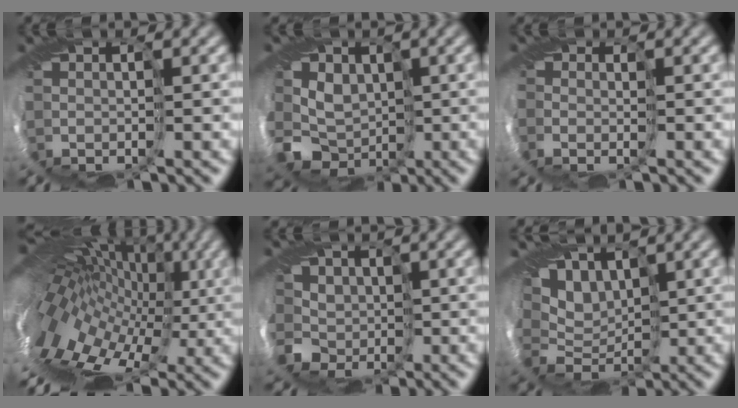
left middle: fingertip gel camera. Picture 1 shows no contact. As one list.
[{"total": 5.8, "force": [-1.2, 5.4, 1.8], "torque": [-0.027, -0.007, -0.039]}, {"total": 1.2, "force": [-0.9, 0.8, 0.2], "torque": [-0.008, -0.014, -0.022]}, {"total": 16.5, "force": [0.9, 9.1, 13.7], "torque": [-0.212, 0.027, 0.023]}, {"total": 5.5, "force": [-0.3, 5.4, 1.1], "torque": [-0.041, 0.014, -0.048]}, {"total": 6.2, "force": [1.3, 4.8, 3.7], "torque": [-0.060, 0.004, 0.017]}]